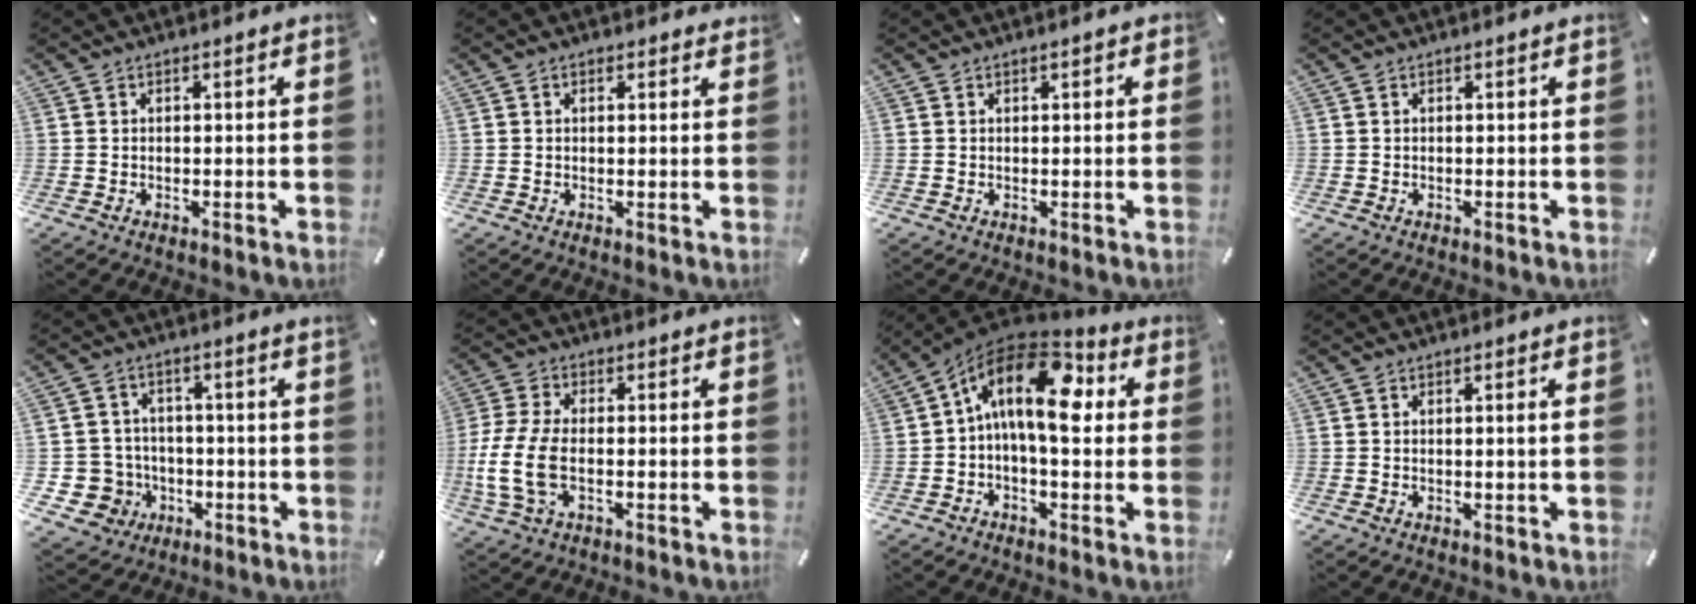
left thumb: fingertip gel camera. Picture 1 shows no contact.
{"total": 1.2, "force": [0.6, 0.9, 0.7], "torque": [-0.007, 0.000, 0.008]}
{"total": 0.5, "force": [0.2, 0.4, 0.3], "torque": [-0.006, 0.003, 0.003]}
{"total": 0.0}
{"total": 8.6, "force": [-1.5, 8.3, 1.7], "torque": [-0.056, 0.005, -0.023]}
{"total": 10.3, "force": [-2.2, 5.6, 8.3], "torque": [-0.185, -0.008, -0.036]}
{"total": 17.7, "force": [3.4, 8.9, 14.9], "torque": [-0.265, -0.008, 0.049]}
{"total": 1.2, "force": [0.2, 0.0, 1.1], "torque": [-0.021, 0.000, 0.003]}